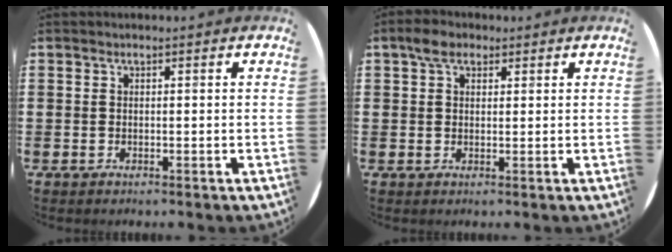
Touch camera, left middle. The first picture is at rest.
{"total": 3.2, "force": [2.2, 1.8, 1.5], "torque": [-0.027, 0.007, 0.037]}